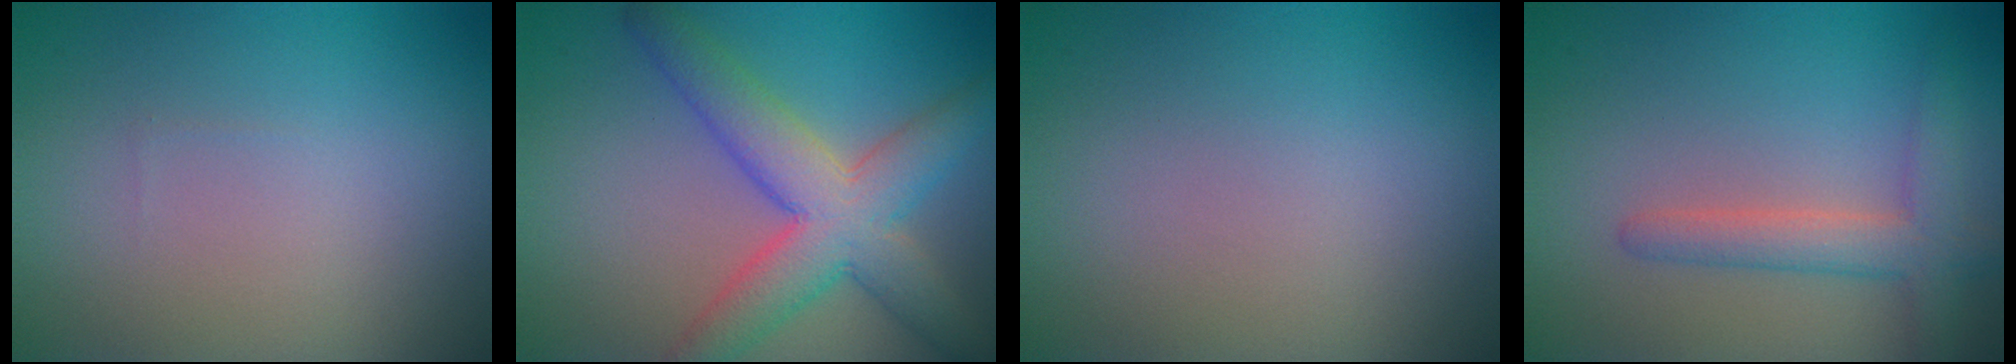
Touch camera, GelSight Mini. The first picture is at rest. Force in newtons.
{"total": 7.0, "press": 7.0, "slide": 0.3}
{"total": 0.0}
{"total": 3.3, "press": 3.3, "slide": 0.2}